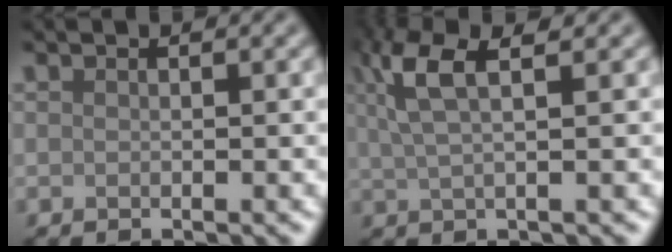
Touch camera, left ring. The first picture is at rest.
{"total": 4.7, "force": [2.2, 1.2, 3.9], "torque": [-0.078, 0.010, 0.042]}